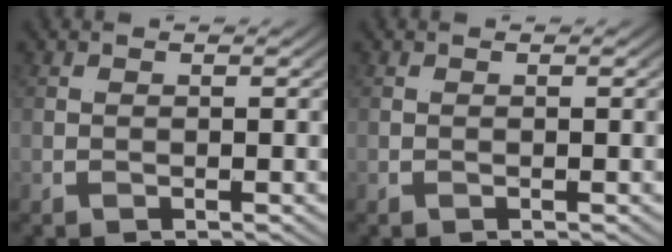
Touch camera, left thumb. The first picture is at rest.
{"total": 0.0}